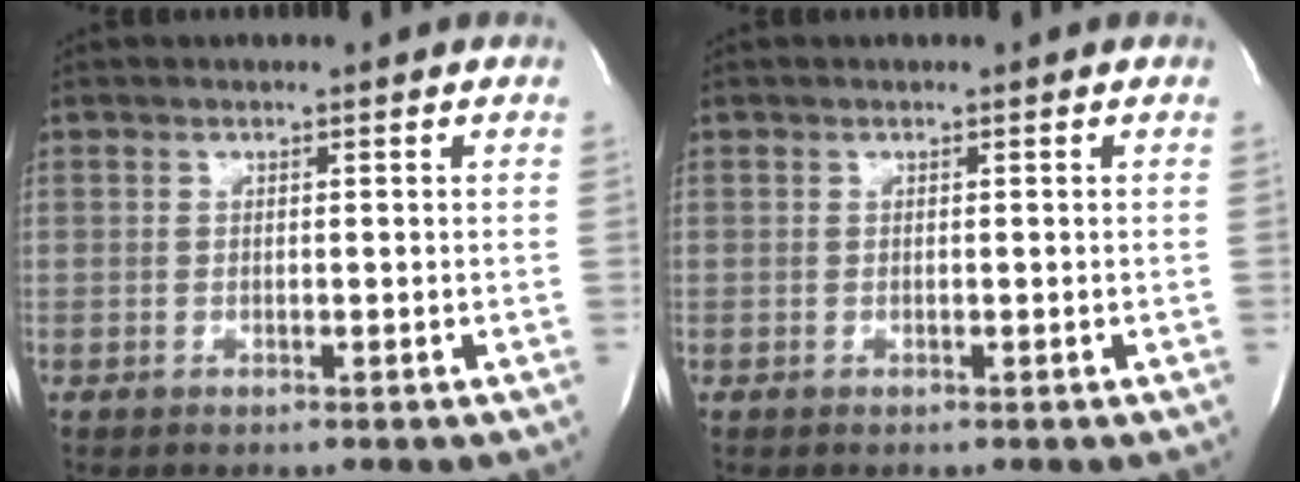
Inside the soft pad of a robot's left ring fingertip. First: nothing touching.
{"total": 0.0}